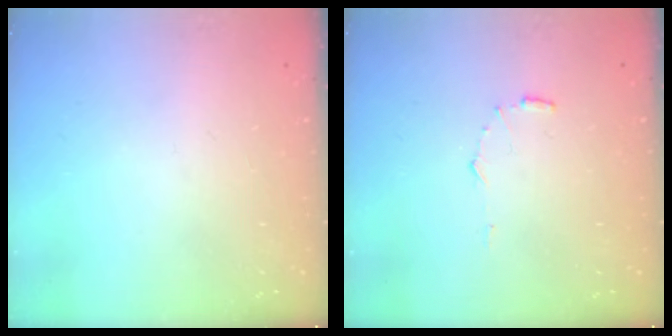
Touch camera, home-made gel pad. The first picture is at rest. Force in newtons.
{"total": 5.7, "press": 5.7, "slide": 0.4}